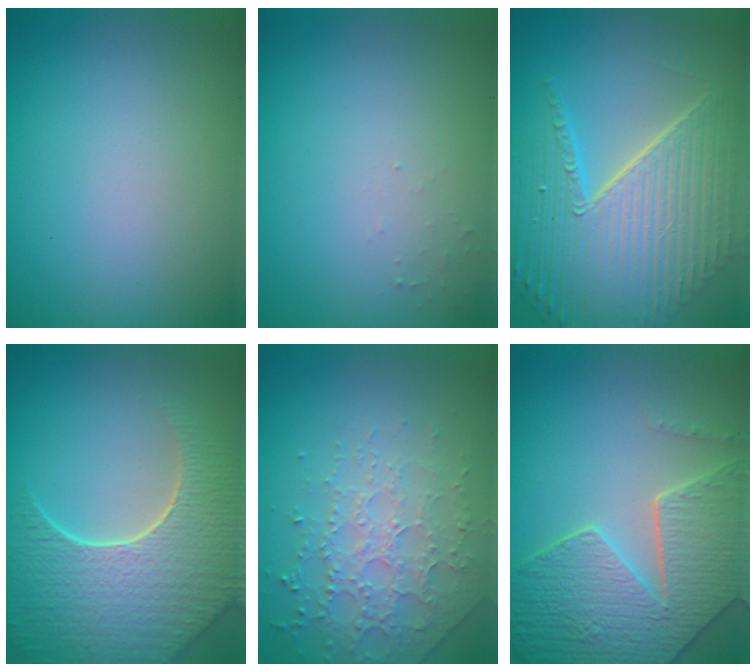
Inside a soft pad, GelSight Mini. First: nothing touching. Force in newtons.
{"total": 0.7, "press": 0.7, "slide": 0.2}
{"total": 10.9, "press": 7.1, "slide": 8.3}
{"total": 9.1, "press": 6.5, "slide": 6.4}
{"total": 3.0, "press": 2.8, "slide": 1.1}
{"total": 8.8, "press": 6.2, "slide": 6.2}